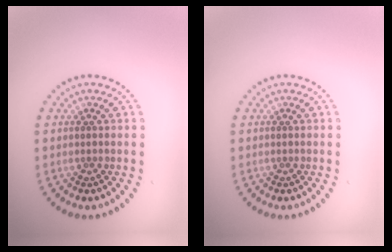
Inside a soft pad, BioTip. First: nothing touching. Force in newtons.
{"total": 0.0}